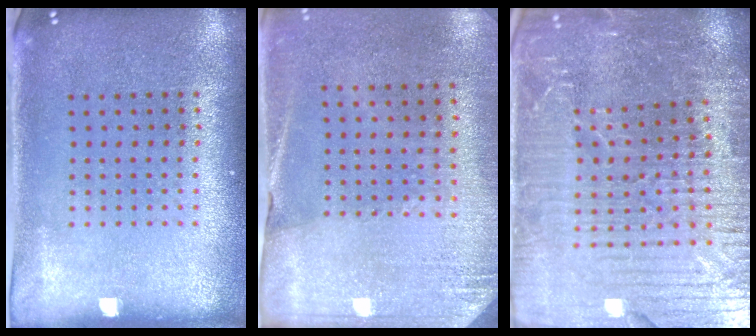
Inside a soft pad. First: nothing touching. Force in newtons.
{"total": 2.6, "press": 2.4, "slide": 1.0}
{"total": 5.3, "press": 4.9, "slide": 1.9}